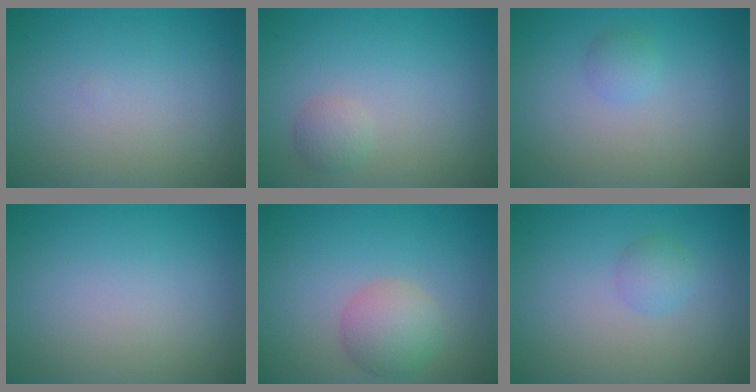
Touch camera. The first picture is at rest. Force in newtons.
{"total": 1.3, "press": 1.3, "slide": 0.0}
{"total": 1.1, "press": 1.1, "slide": 0.1}
{"total": 0.0}
{"total": 3.5, "press": 3.4, "slide": 0.3}
{"total": 1.4, "press": 1.4, "slide": 0.1}